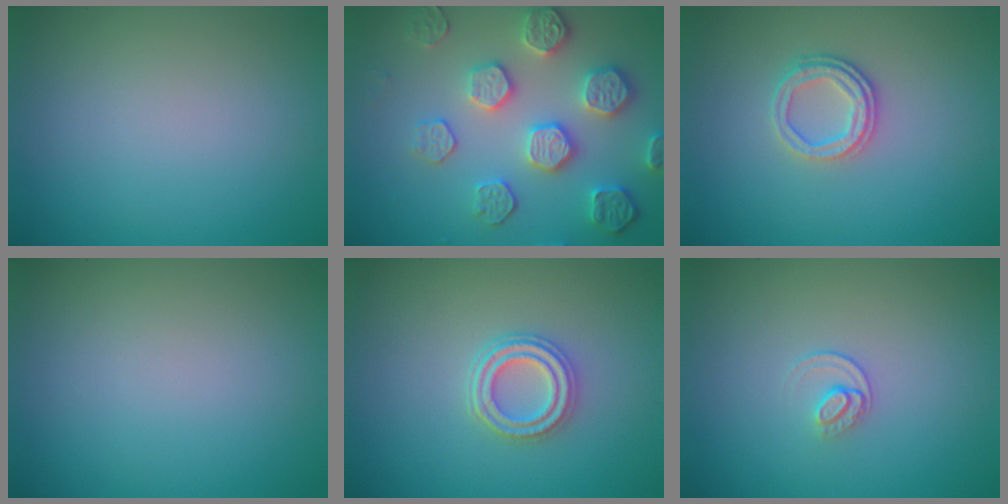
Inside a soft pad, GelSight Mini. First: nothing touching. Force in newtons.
{"total": 5.3, "press": 4.8, "slide": 2.2}
{"total": 2.6, "press": 2.3, "slide": 1.3}
{"total": 0.0}
{"total": 2.9, "press": 2.5, "slide": 1.4}
{"total": 1.2, "press": 0.8, "slide": 0.9}